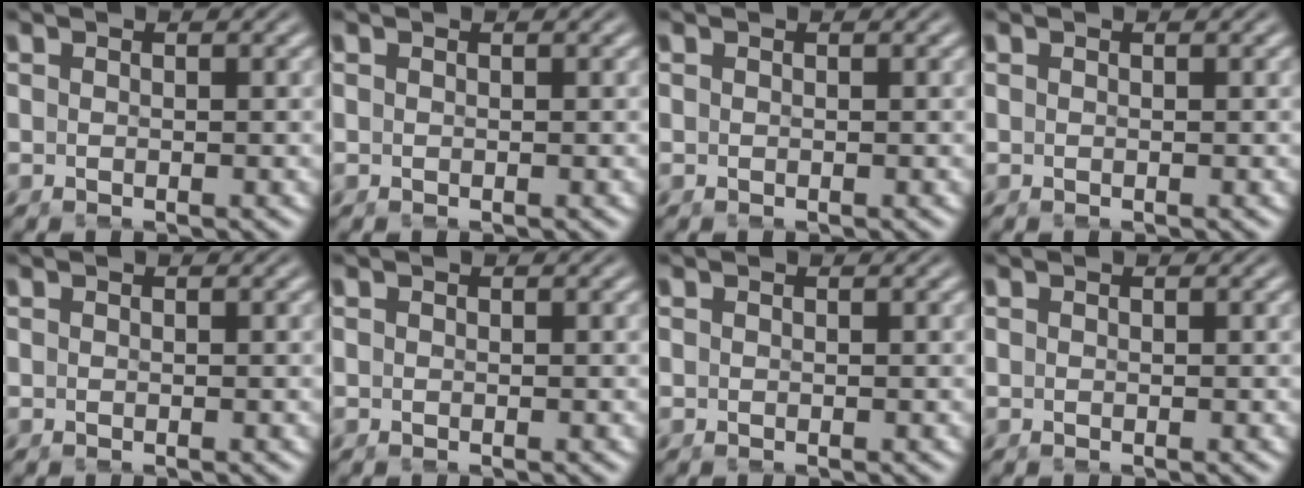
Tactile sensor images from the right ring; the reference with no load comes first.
{"total": 0.0}
{"total": 0.0}
{"total": 0.0}
{"total": 0.0}
{"total": 0.0}
{"total": 0.0}
{"total": 0.0}